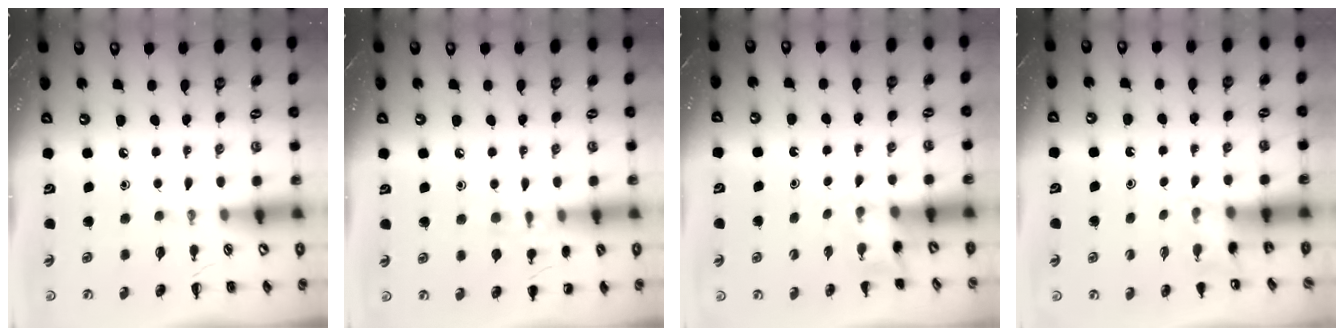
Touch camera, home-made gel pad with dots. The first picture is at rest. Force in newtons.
{"total": 8.6, "press": 8.3, "slide": 2.1}
{"total": 3.0, "press": 2.9, "slide": 0.9}
{"total": 2.5, "press": 2.4, "slide": 0.9}